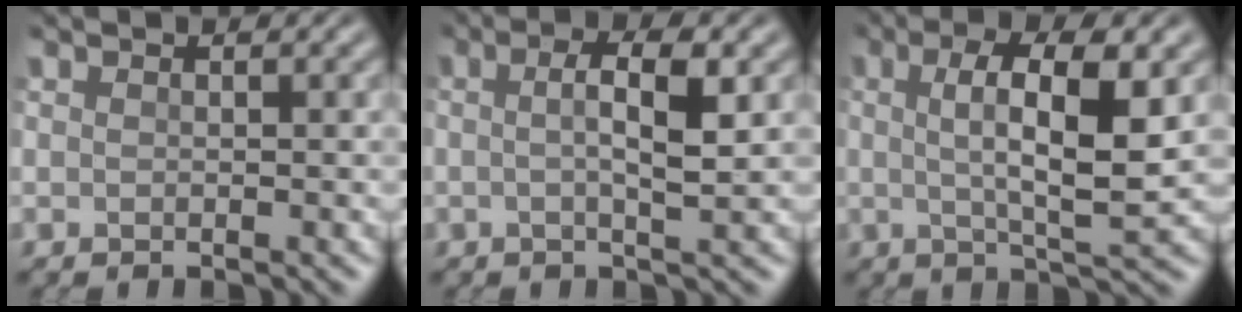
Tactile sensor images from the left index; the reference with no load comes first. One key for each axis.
{"total": 3.9, "fx": 0.3, "fy": 0.8, "fz": 3.8, "tx": -0.067, "ty": 0.004, "tz": 0.000}
{"total": 7.2, "fx": 0.9, "fy": 1.8, "fz": 6.9, "tx": -0.108, "ty": 0.000, "tz": 0.012}